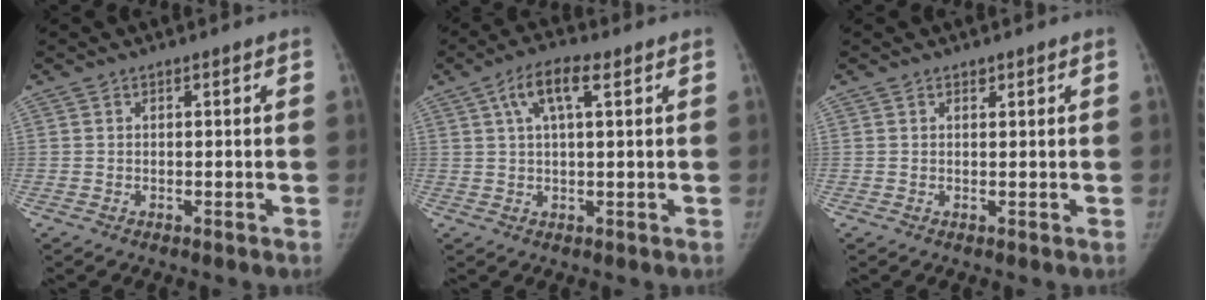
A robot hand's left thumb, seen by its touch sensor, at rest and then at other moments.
{"total": 6.7, "force": [2.8, 2.0, 5.8], "torque": [-0.112, 0.010, 0.049]}
{"total": 0.6, "force": [0.5, 0.3, 0.1], "torque": [0.000, -0.004, 0.006]}